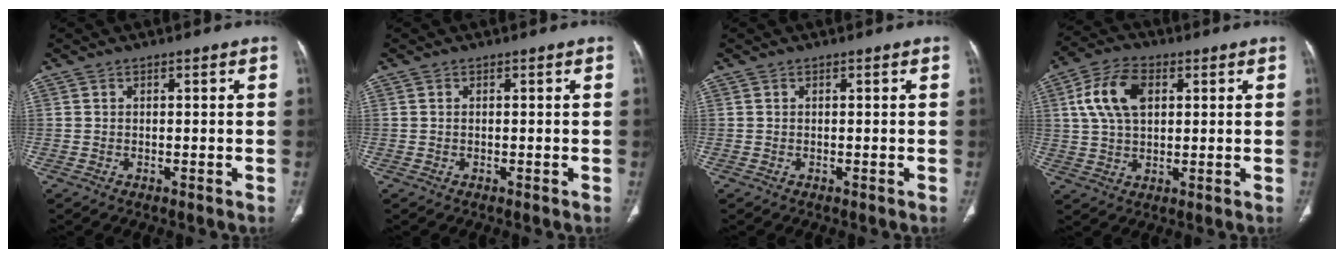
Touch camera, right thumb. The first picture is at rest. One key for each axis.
{"total": 0.0}
{"total": 0.0}
{"total": 10.7, "fx": 3.0, "fy": 6.6, "fz": 7.9, "tx": -0.146, "ty": 0.008, "tz": 0.051}